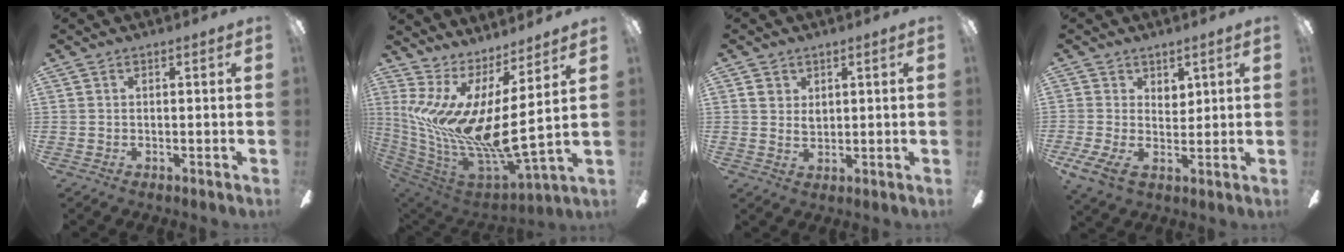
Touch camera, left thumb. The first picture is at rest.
{"total": 17.0, "force": [1.6, 3.6, 16.5], "torque": [-0.365, -0.068, 0.022]}
{"total": 3.0, "force": [1.1, 2.1, 1.9], "torque": [-0.031, 0.002, 0.017]}
{"total": 6.8, "force": [1.9, 4.9, 4.3], "torque": [-0.066, -0.009, 0.035]}